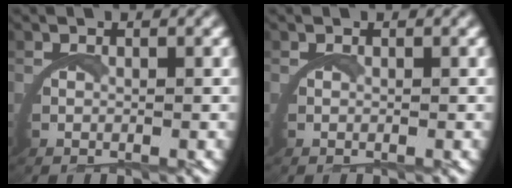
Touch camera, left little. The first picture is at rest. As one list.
[{"total": 0.0}]